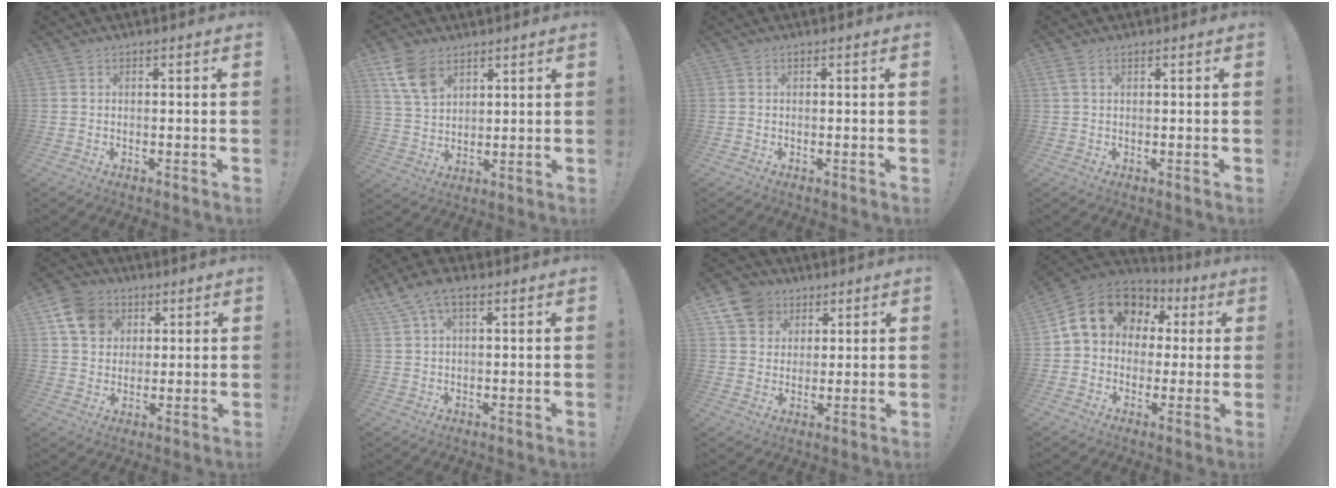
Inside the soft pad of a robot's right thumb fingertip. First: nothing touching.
{"total": 9.6, "force": [5.7, 5.7, 5.2], "torque": [-0.091, -0.022, 0.114]}
{"total": 0.0}
{"total": 1.8, "force": [0.9, 0.7, 1.5], "torque": [-0.037, 0.005, 0.018]}
{"total": 11.5, "force": [5.1, 9.2, 4.7], "torque": [-0.068, -0.019, 0.101]}
{"total": 6.3, "force": [3.5, 2.6, 4.5], "torque": [-0.088, -0.003, 0.069]}
{"total": 10.5, "force": [5.4, 8.5, 3.2], "torque": [-0.056, -0.027, 0.110]}
{"total": 15.9, "force": [5.8, 12.3, 8.1], "torque": [-0.122, -0.016, 0.119]}